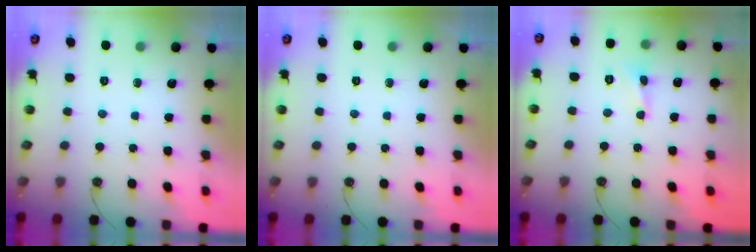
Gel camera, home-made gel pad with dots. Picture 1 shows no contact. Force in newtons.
{"total": 0.0}
{"total": 1.7, "press": 1.6, "slide": 0.5}